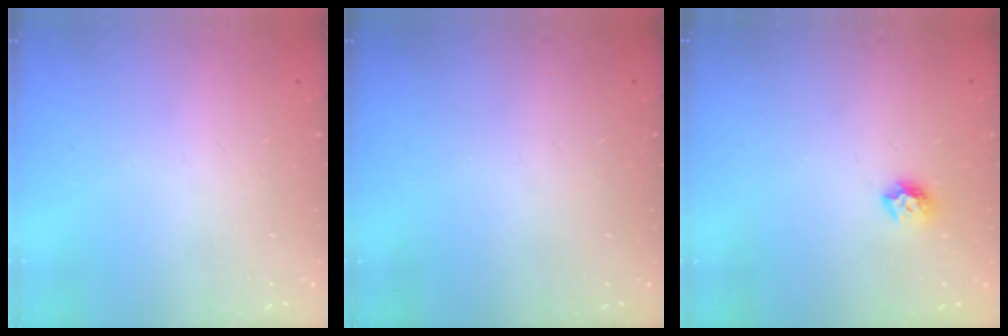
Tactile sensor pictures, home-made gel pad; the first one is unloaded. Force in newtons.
{"total": 0.0}
{"total": 6.7, "press": 6.7, "slide": 0.8}